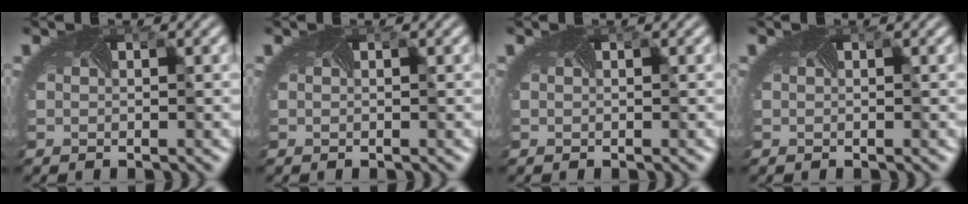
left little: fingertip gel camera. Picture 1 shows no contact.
{"total": 0.0}
{"total": 0.0}
{"total": 0.0}